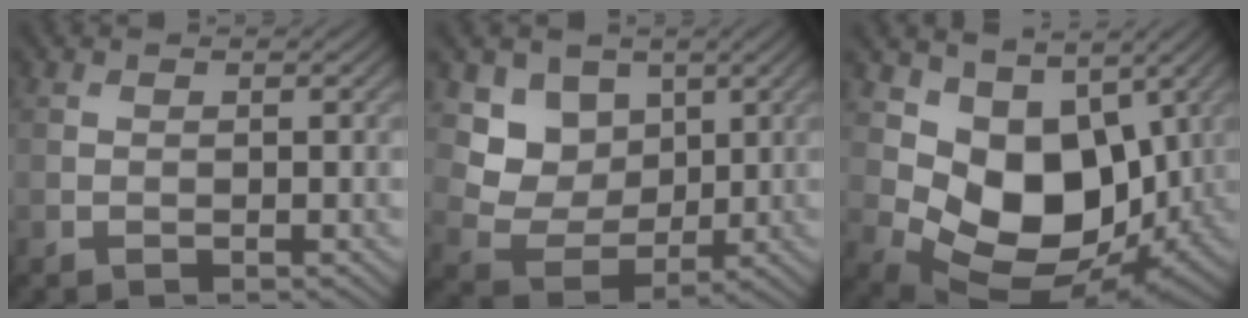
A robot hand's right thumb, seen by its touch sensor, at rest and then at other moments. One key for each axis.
{"total": 7.1, "fx": 3.0, "fy": 5.7, "fz": 3.0, "tx": -0.080, "ty": -0.024, "tz": 0.052}
{"total": 11.5, "fx": 2.1, "fy": 8.0, "fz": 8.0, "tx": -0.162, "ty": -0.030, "tz": 0.049}